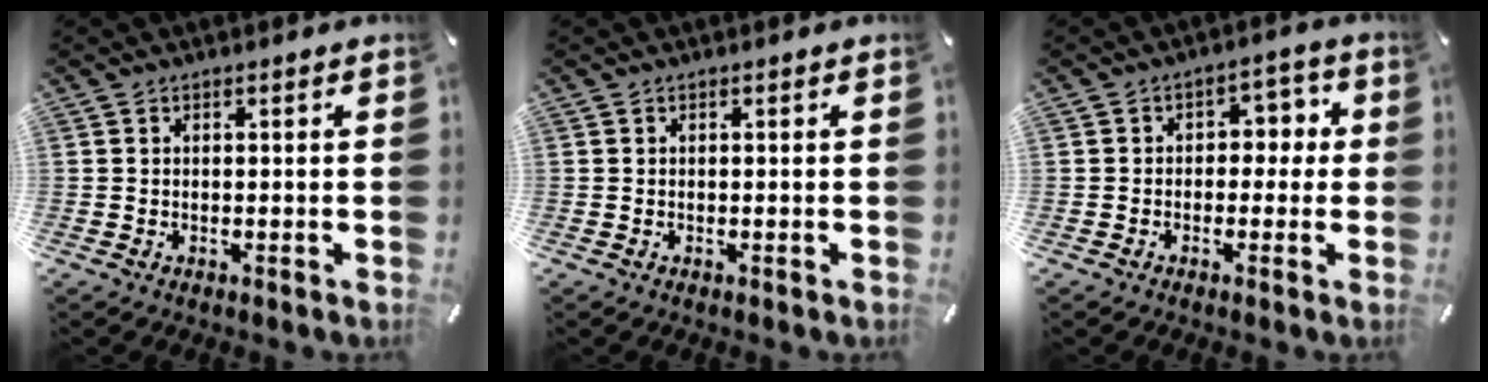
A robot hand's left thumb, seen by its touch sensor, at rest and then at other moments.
{"total": 0.0}
{"total": 4.7, "force": [-1.0, 3.7, 2.7], "torque": [-0.031, 0.010, -0.029]}